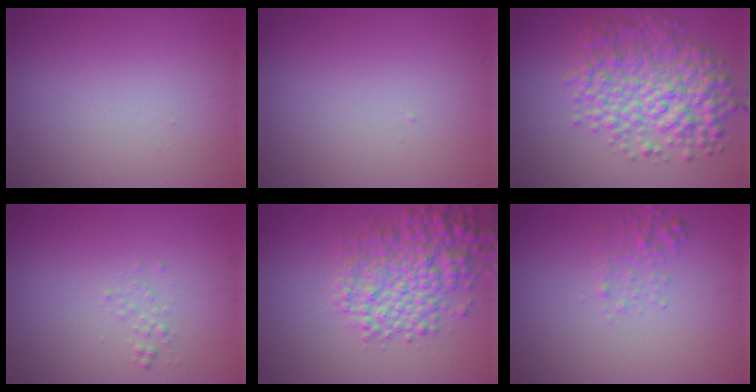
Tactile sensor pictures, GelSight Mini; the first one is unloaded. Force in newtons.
{"total": 0.0}
{"total": 7.2, "press": 7.2, "slide": 0.1}
{"total": 0.8, "press": 0.8, "slide": 0.1}
{"total": 6.4, "press": 6.4, "slide": 0.1}
{"total": 1.6, "press": 1.5, "slide": 0.2}